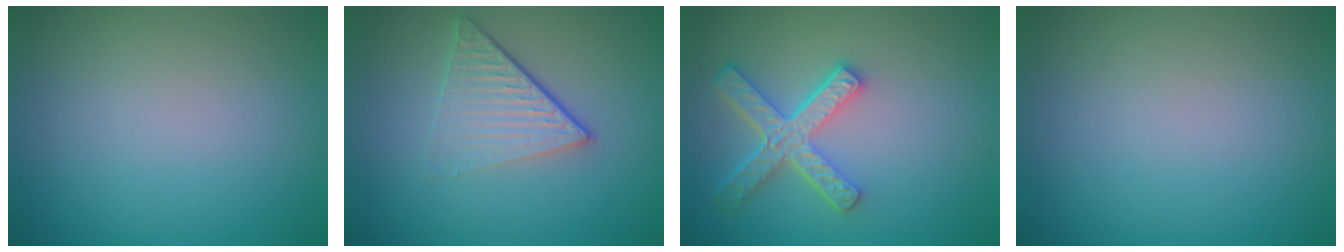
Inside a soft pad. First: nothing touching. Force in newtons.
{"total": 4.7, "press": 3.0, "slide": 3.6}
{"total": 5.1, "press": 3.8, "slide": 3.3}
{"total": 0.0}